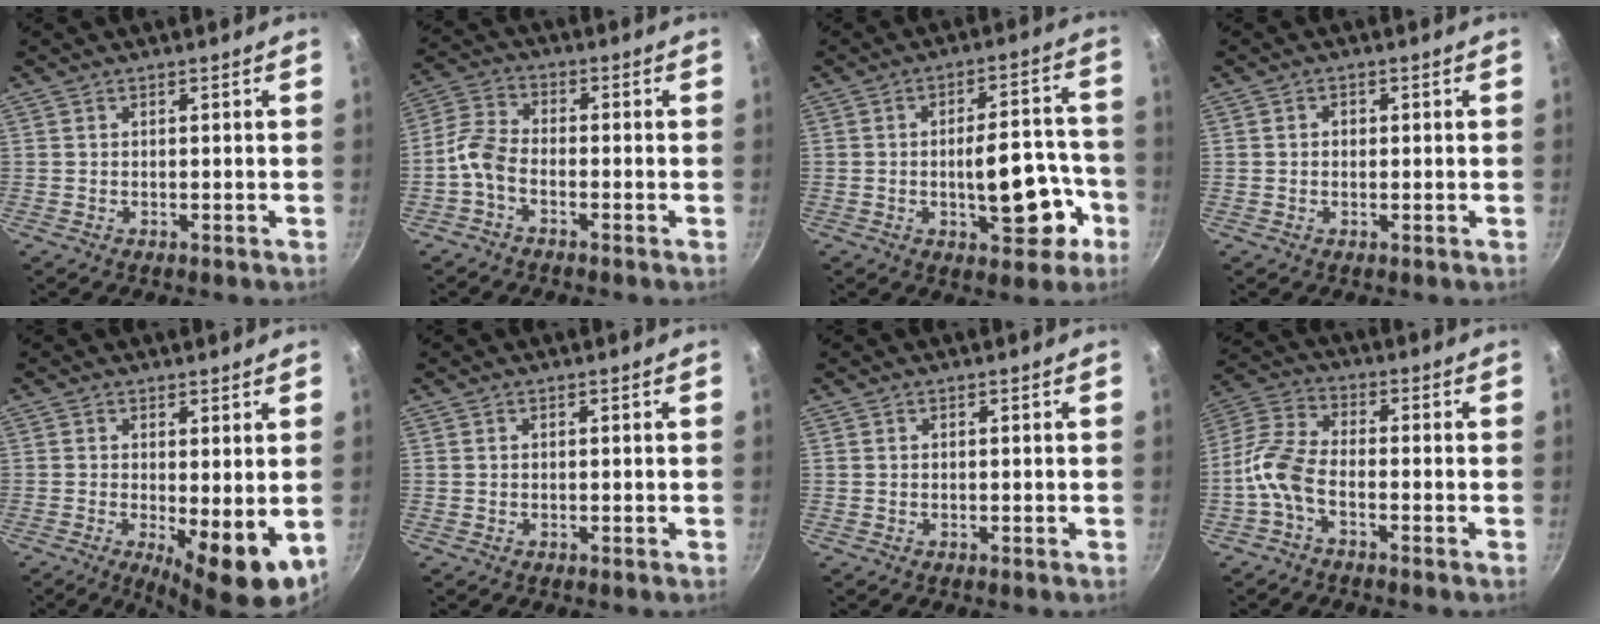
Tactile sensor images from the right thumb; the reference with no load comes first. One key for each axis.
{"total": 5.8, "fx": -2.8, "fy": 3.1, "fz": 3.9, "tx": -0.088, "ty": 0.033, "tz": -0.072}
{"total": 13.5, "fx": -4.4, "fy": 6.1, "fz": 11.2, "tx": -0.114, "ty": 0.041, "tz": -0.053}
{"total": 1.4, "fx": 0.0, "fy": 1.2, "fz": 0.7, "tx": -0.008, "ty": 0.003, "tz": -0.001}
{"total": 9.2, "fx": -1.1, "fy": 3.1, "fz": 8.6, "tx": -0.110, "ty": -0.012, "tz": -0.004}
{"total": 0.0}
{"total": 0.0}
{"total": 7.9, "fx": -3.5, "fy": 3.8, "fz": 5.9, "tx": -0.134, "ty": 0.034, "tz": -0.087}